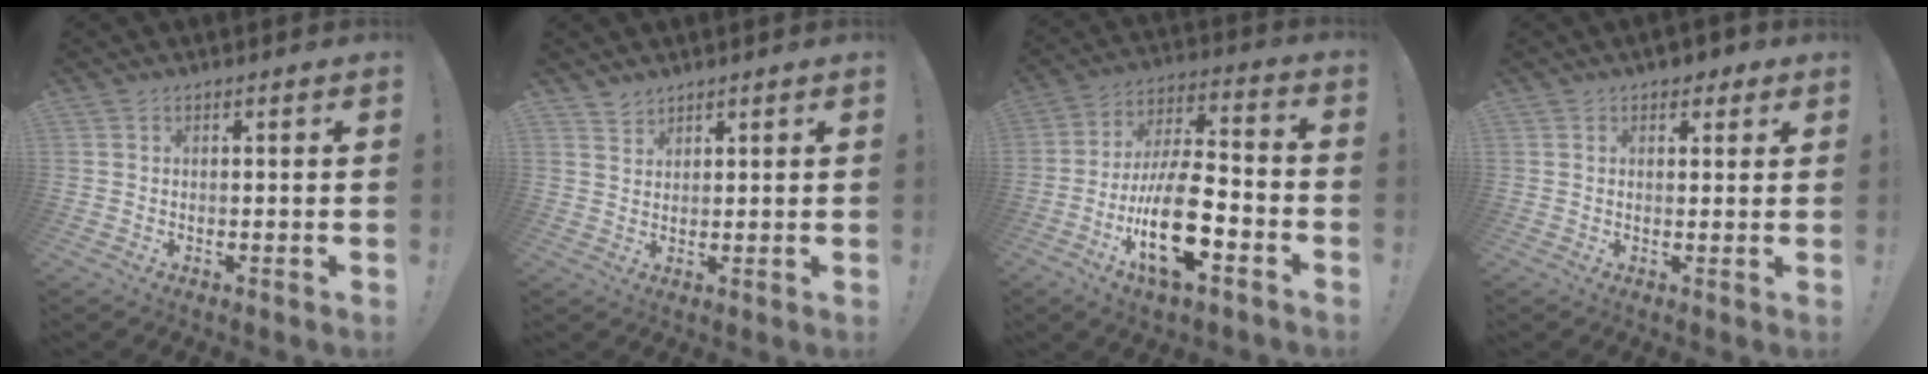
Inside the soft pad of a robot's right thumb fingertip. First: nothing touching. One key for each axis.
{"total": 2.8, "fx": 2.6, "fy": 1.1, "fz": 0.1, "tx": 0.005, "ty": -0.020, "tz": 0.048}
{"total": 20.2, "fx": -7.7, "fy": 8.2, "fz": 16.8, "tx": -0.313, "ty": 0.042, "tz": -0.124}
{"total": 3.2, "fx": 1.9, "fy": 2.0, "fz": 1.7, "tx": -0.008, "ty": -0.007, "tz": 0.030}